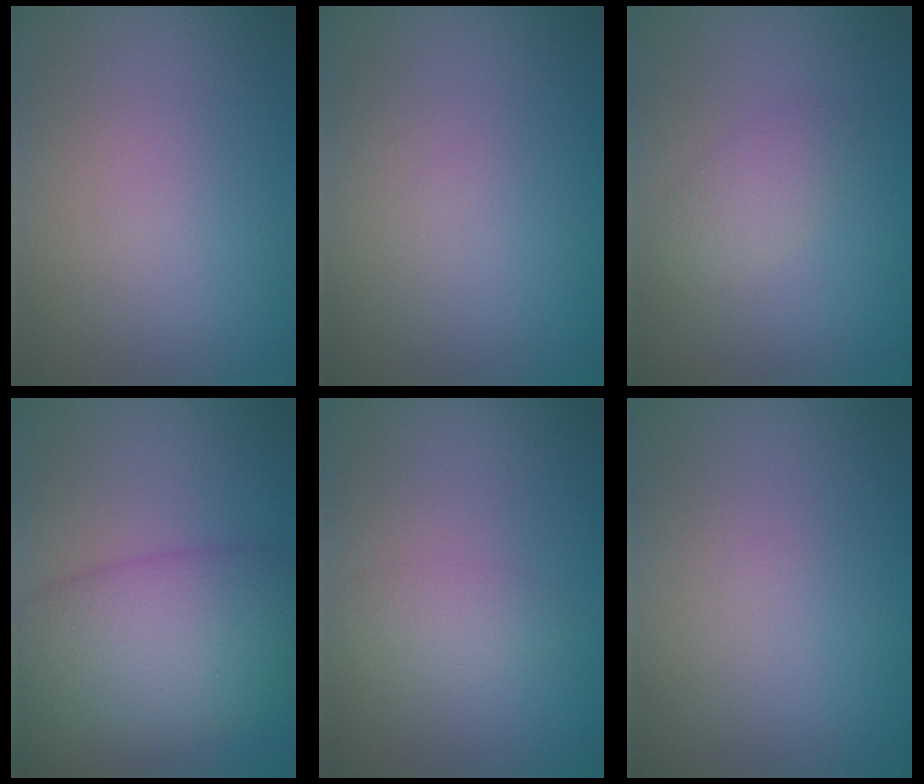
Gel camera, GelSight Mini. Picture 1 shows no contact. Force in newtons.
{"total": 0.0}
{"total": 1.8, "press": 1.8, "slide": 0.1}
{"total": 10.3, "press": 10.3, "slide": 0.5}
{"total": 1.9, "press": 1.9, "slide": 0.1}
{"total": 0.0}